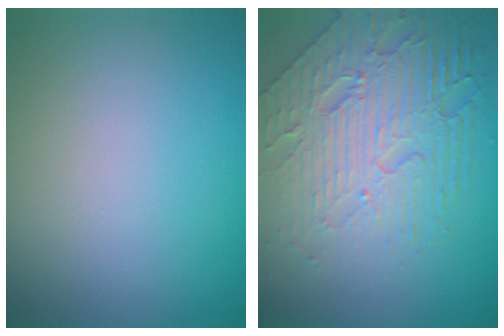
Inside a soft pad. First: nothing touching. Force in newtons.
{"total": 7.9, "press": 5.4, "slide": 5.8}